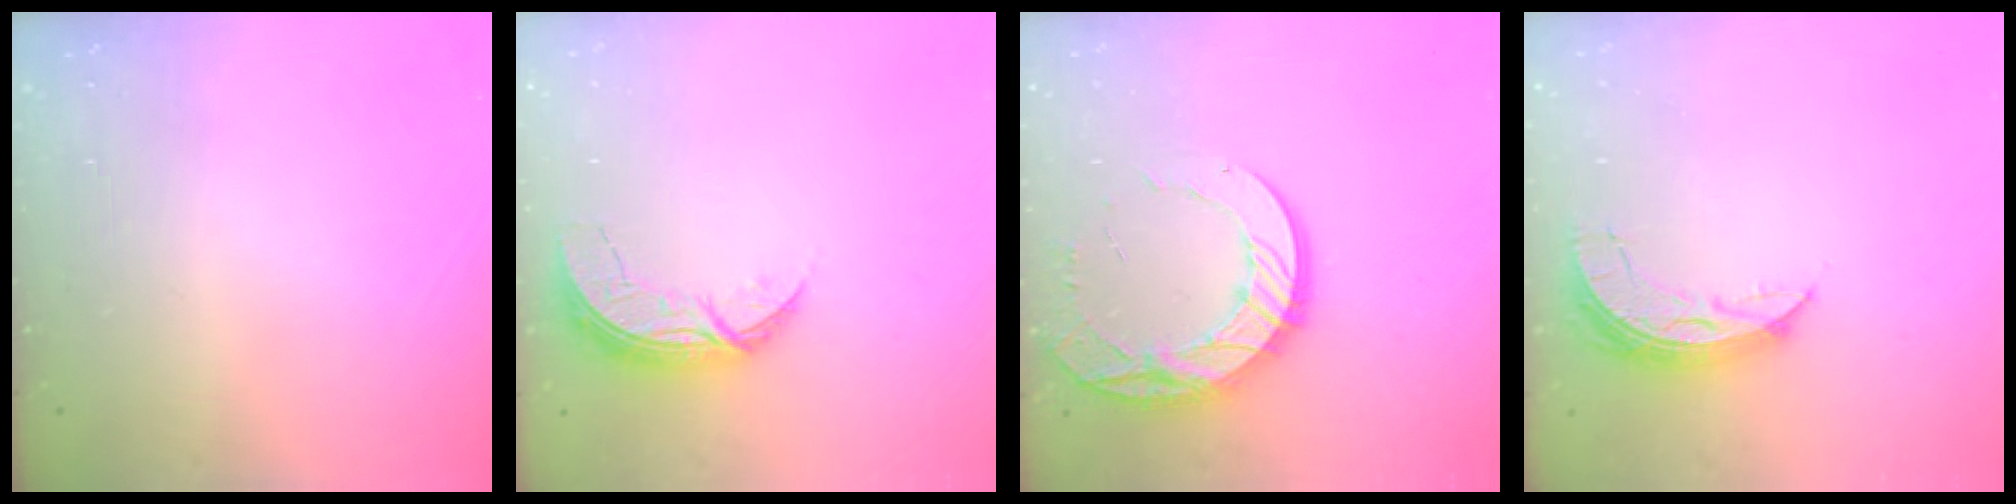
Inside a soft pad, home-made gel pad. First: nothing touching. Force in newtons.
{"total": 7.1, "press": 7.1, "slide": 0.6}
{"total": 15.4, "press": 15.3, "slide": 1.3}
{"total": 7.6, "press": 7.5, "slide": 1.1}